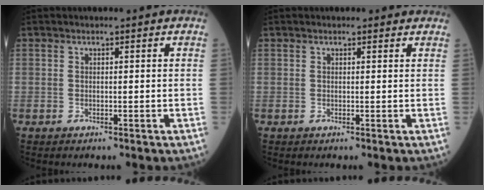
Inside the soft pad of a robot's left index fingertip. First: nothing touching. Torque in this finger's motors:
{"motor_torque": [0.54, -0.47, 0.09, 0.03]}